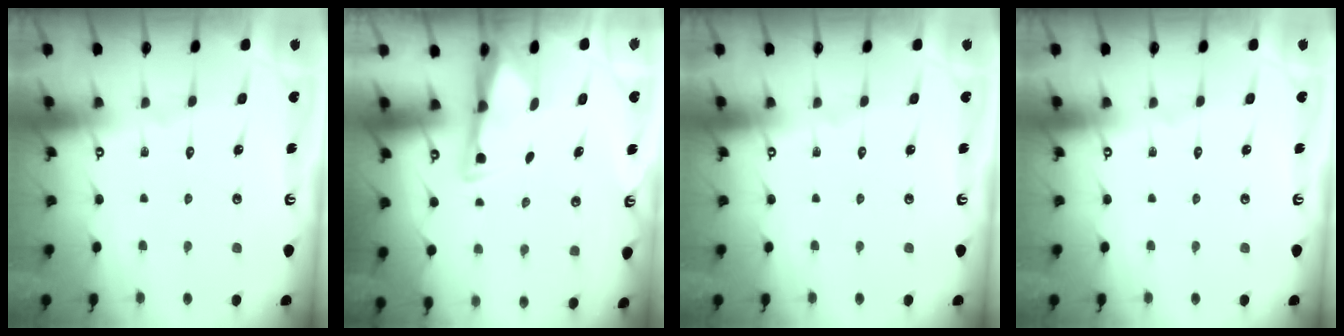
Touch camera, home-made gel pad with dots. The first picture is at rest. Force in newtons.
{"total": 3.1, "press": 3.1, "slide": 0.4}
{"total": 0.0}
{"total": 0.0}